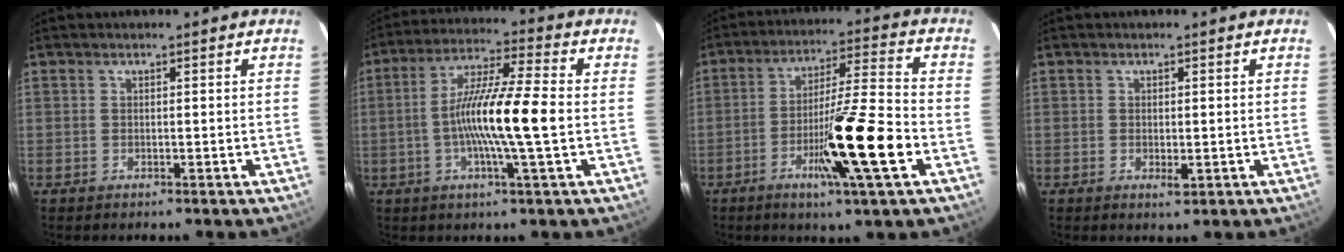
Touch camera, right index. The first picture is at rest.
{"total": 12.5, "force": [-1.5, -0.2, 12.5], "torque": [-0.228, 0.000, -0.038]}
{"total": 14.4, "force": [-5.2, -0.6, 13.4], "torque": [-0.228, -0.012, -0.092]}
{"total": 1.5, "force": [-0.4, 0.5, 1.4], "torque": [-0.024, -0.004, -0.003]}